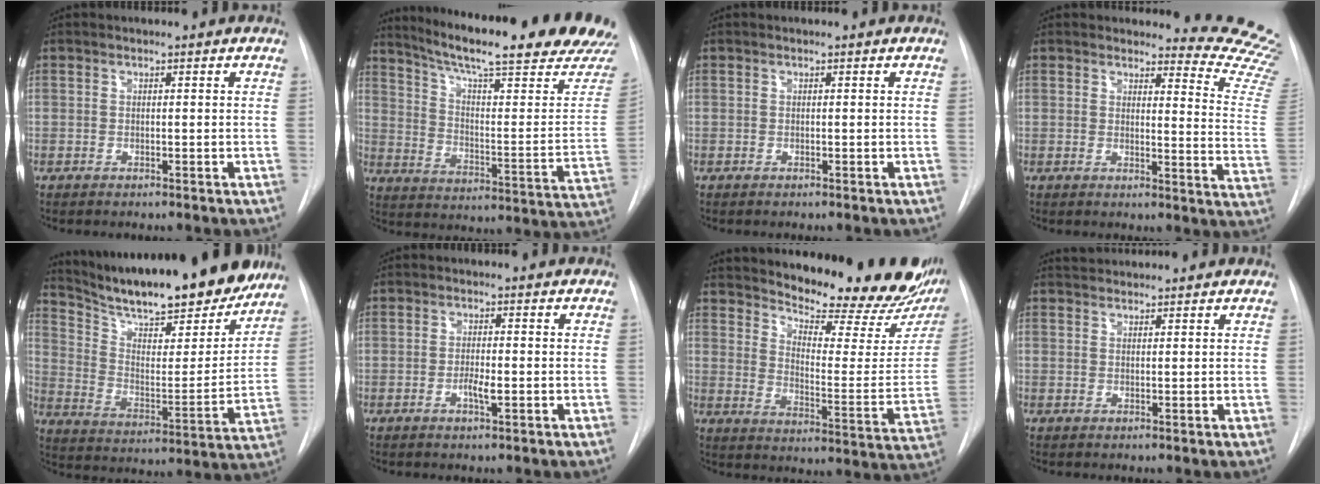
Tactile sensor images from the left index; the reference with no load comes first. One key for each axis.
{"total": 28.2, "fx": 24.2, "fy": 1.5, "fz": 14.3, "tx": -0.219, "ty": -0.083, "tz": 0.315}
{"total": 0.0}
{"total": 14.0, "fx": 14.0, "fy": 0.3, "fz": 0.3, "tx": 0.032, "ty": -0.166, "tz": 0.114}
{"total": 25.2, "fx": 21.9, "fy": 4.7, "fz": 11.5, "tx": -0.191, "ty": -0.029, "tz": 0.317}
{"total": 2.2, "fx": -0.7, "fy": 0.4, "fz": 2.1, "tx": -0.038, "ty": 0.000, "tz": -0.012}
{"total": 23.4, "fx": 20.7, "fy": 4.6, "fz": 9.8, "tx": -0.145, "ty": -0.087, "tz": 0.261}
{"total": 4.1, "fx": 3.9, "fy": 0.8, "fz": 0.6, "tx": -0.012, "ty": 0.037, "tz": 0.060}